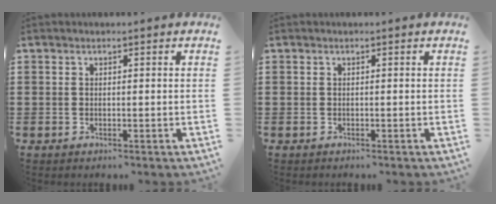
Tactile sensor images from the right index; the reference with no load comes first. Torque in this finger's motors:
{"motor_torque": [-1.01, 1.13, -1.05, -0.14]}